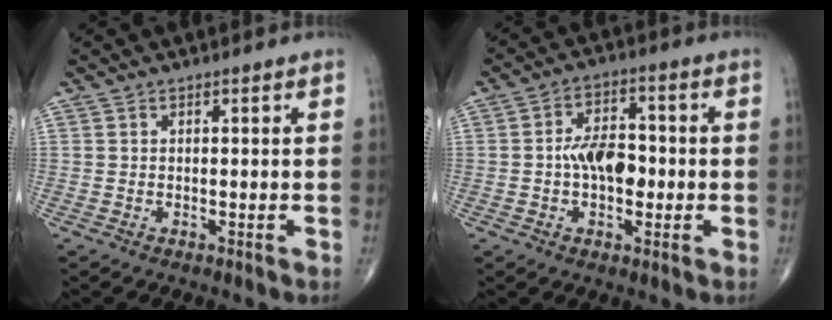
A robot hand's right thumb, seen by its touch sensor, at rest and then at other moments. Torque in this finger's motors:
{"motor_torque": [2.21, 2.80, 0.60, -0.45, 0.32]}